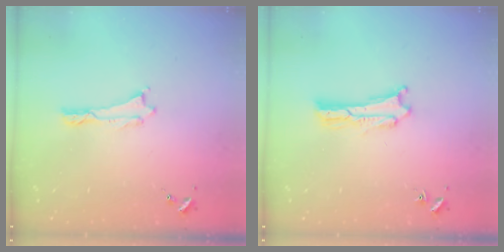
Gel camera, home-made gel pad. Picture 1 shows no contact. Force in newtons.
{"total": 0.9, "press": 0.9, "slide": 0.2}